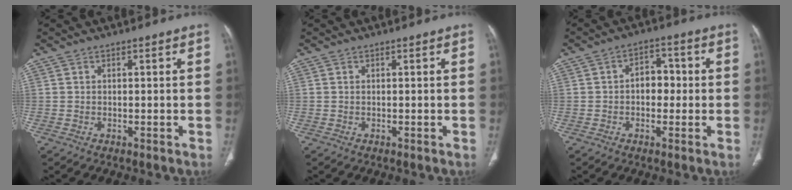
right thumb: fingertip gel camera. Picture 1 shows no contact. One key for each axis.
{"total": 0.0}
{"total": 5.6, "fx": -0.2, "fy": 4.0, "fz": 4.0, "tx": -0.033, "ty": 0.018, "tz": -0.010}